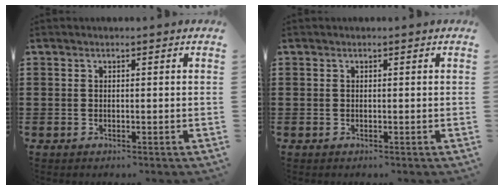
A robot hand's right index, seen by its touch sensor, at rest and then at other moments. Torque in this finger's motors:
{"motor_torque": [0.17, 1.09, 0.00, 0.01]}